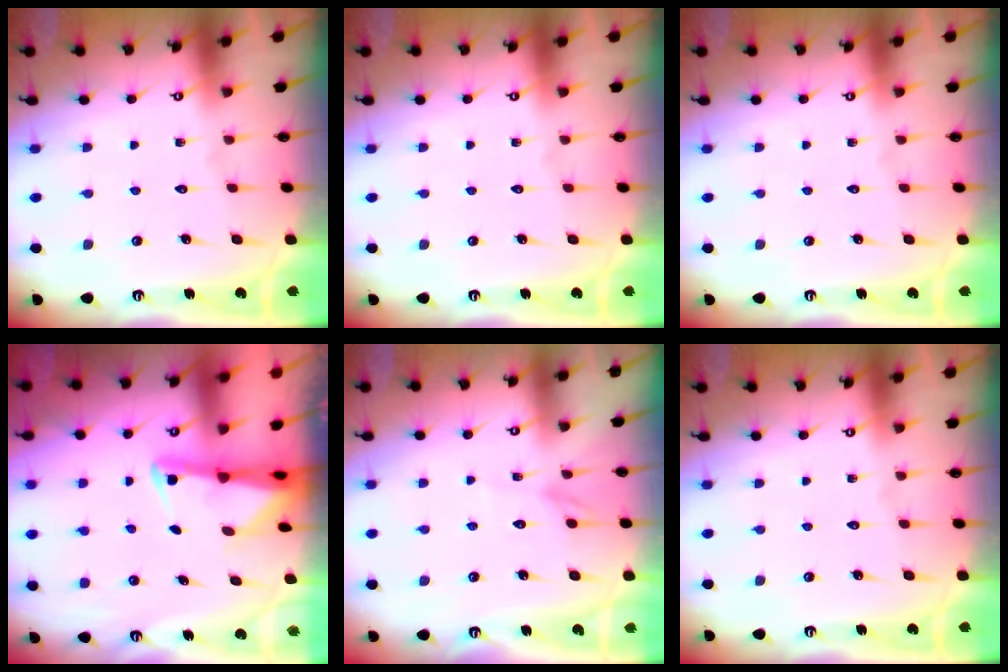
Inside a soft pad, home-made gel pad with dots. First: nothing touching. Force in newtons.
{"total": 0.0}
{"total": 0.0}
{"total": 2.4, "press": 2.4, "slide": 0.5}
{"total": 2.4, "press": 2.4, "slide": 0.3}
{"total": 0.0}